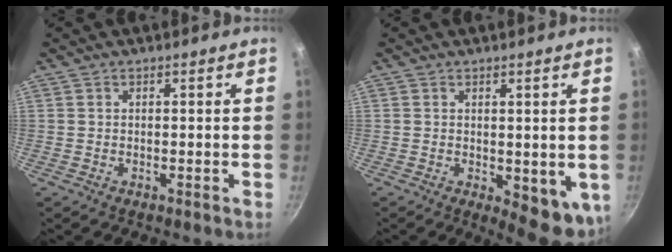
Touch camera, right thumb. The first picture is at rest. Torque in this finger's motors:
{"motor_torque": [0.10, 0.55, 0.07, -0.10, 0.07]}